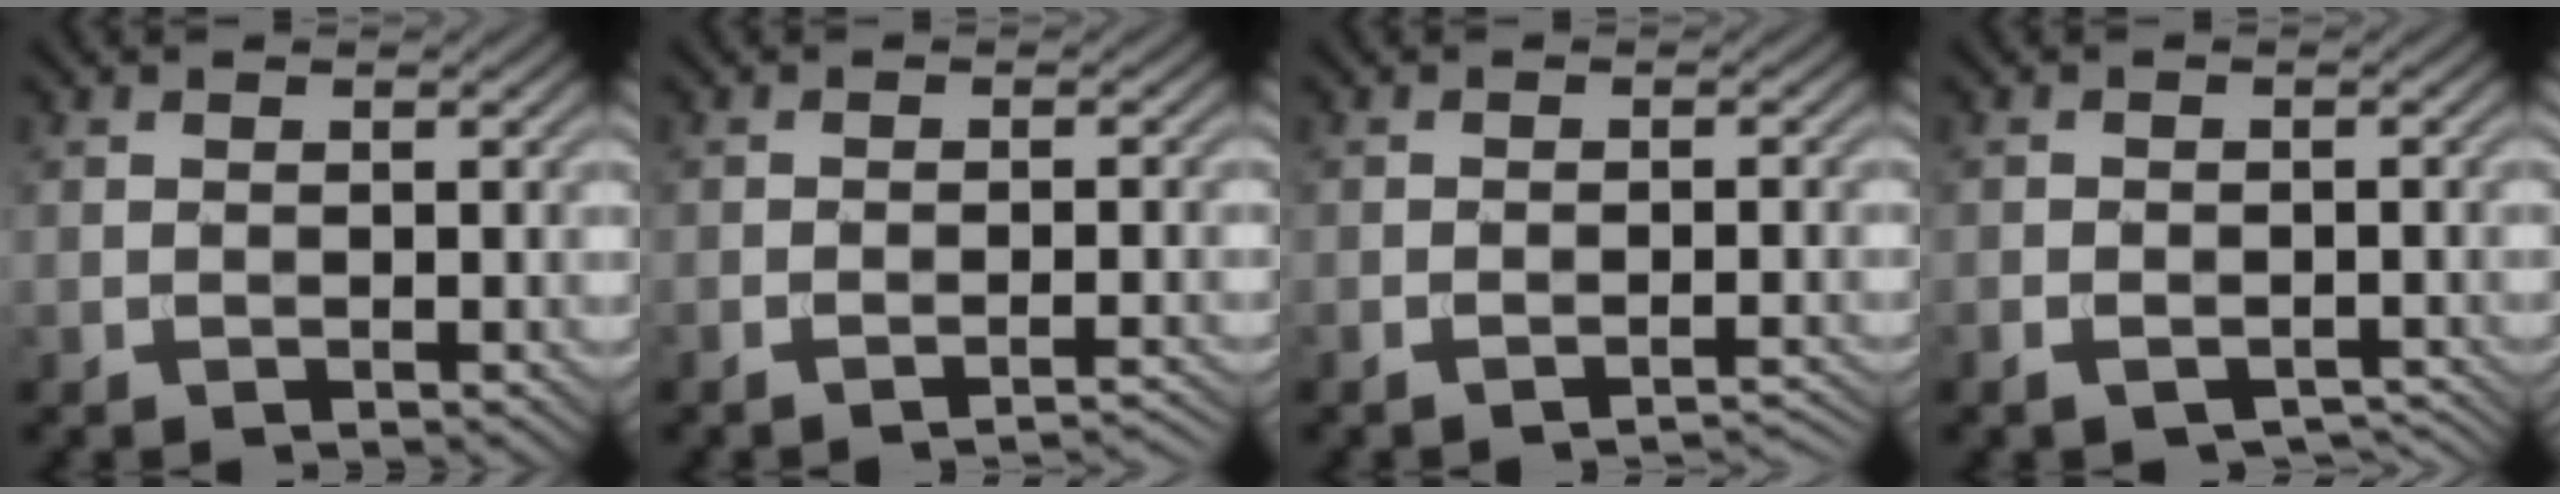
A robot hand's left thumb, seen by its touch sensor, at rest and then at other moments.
{"total": 2.5, "force": [-2.0, 0.3, 1.5], "torque": [-0.014, 0.006, -0.038]}
{"total": 2.3, "force": [-2.0, 0.2, 1.2], "torque": [-0.010, 0.005, -0.035]}
{"total": 3.9, "force": [-2.8, 2.2, 1.6], "torque": [-0.020, -0.001, -0.037]}